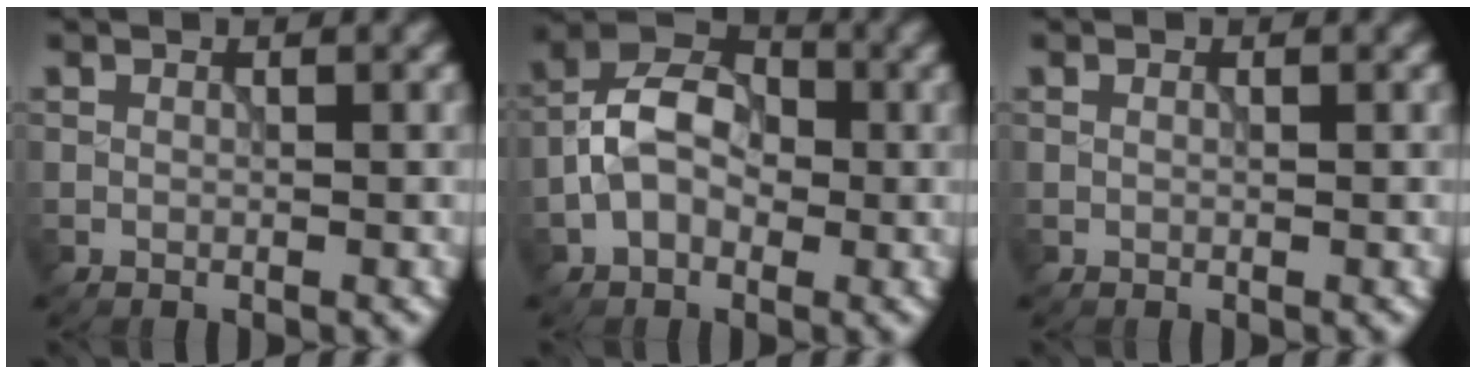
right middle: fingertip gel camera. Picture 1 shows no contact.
{"total": 5.9, "force": [-1.2, 4.0, 4.2], "torque": [-0.072, 0.017, -0.029]}
{"total": 0.0}